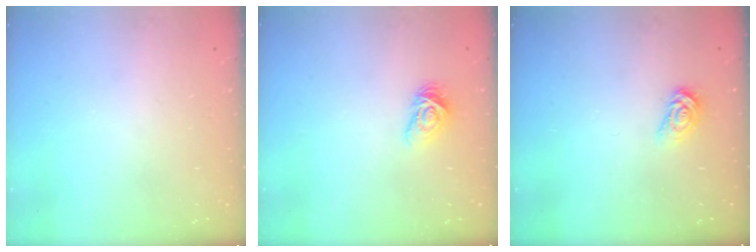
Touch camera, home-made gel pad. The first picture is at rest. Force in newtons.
{"total": 5.0, "press": 4.9, "slide": 0.7}
{"total": 3.4, "press": 3.4, "slide": 0.4}